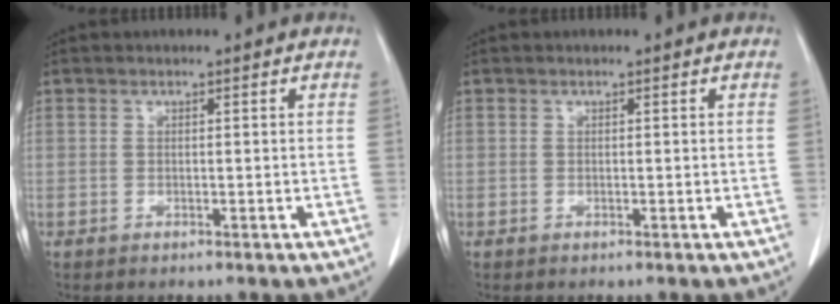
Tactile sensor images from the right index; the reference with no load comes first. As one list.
[{"total": 0.0}]